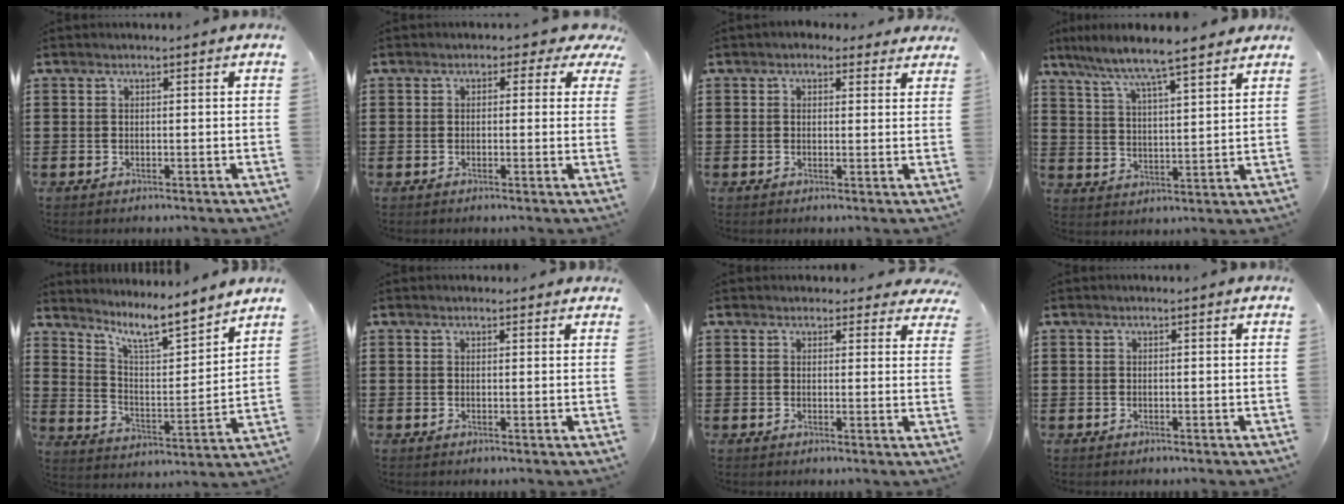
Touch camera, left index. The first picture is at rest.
{"total": 2.0, "force": [0.2, 1.4, 1.3], "torque": [-0.023, 0.005, -0.002]}
{"total": 2.1, "force": [1.5, 1.3, 0.5], "torque": [-0.008, 0.004, 0.025]}
{"total": 6.4, "force": [5.7, 0.1, 2.9], "torque": [-0.081, -0.032, 0.094]}
{"total": 8.4, "force": [7.1, 1.0, 4.3], "torque": [-0.101, -0.044, 0.121]}
{"total": 1.0, "force": [0.9, 0.4, 0.1], "torque": [-0.004, 0.003, 0.018]}
{"total": 2.4, "force": [2.1, 1.0, 0.5], "torque": [-0.008, -0.004, 0.038]}
{"total": 0.0}